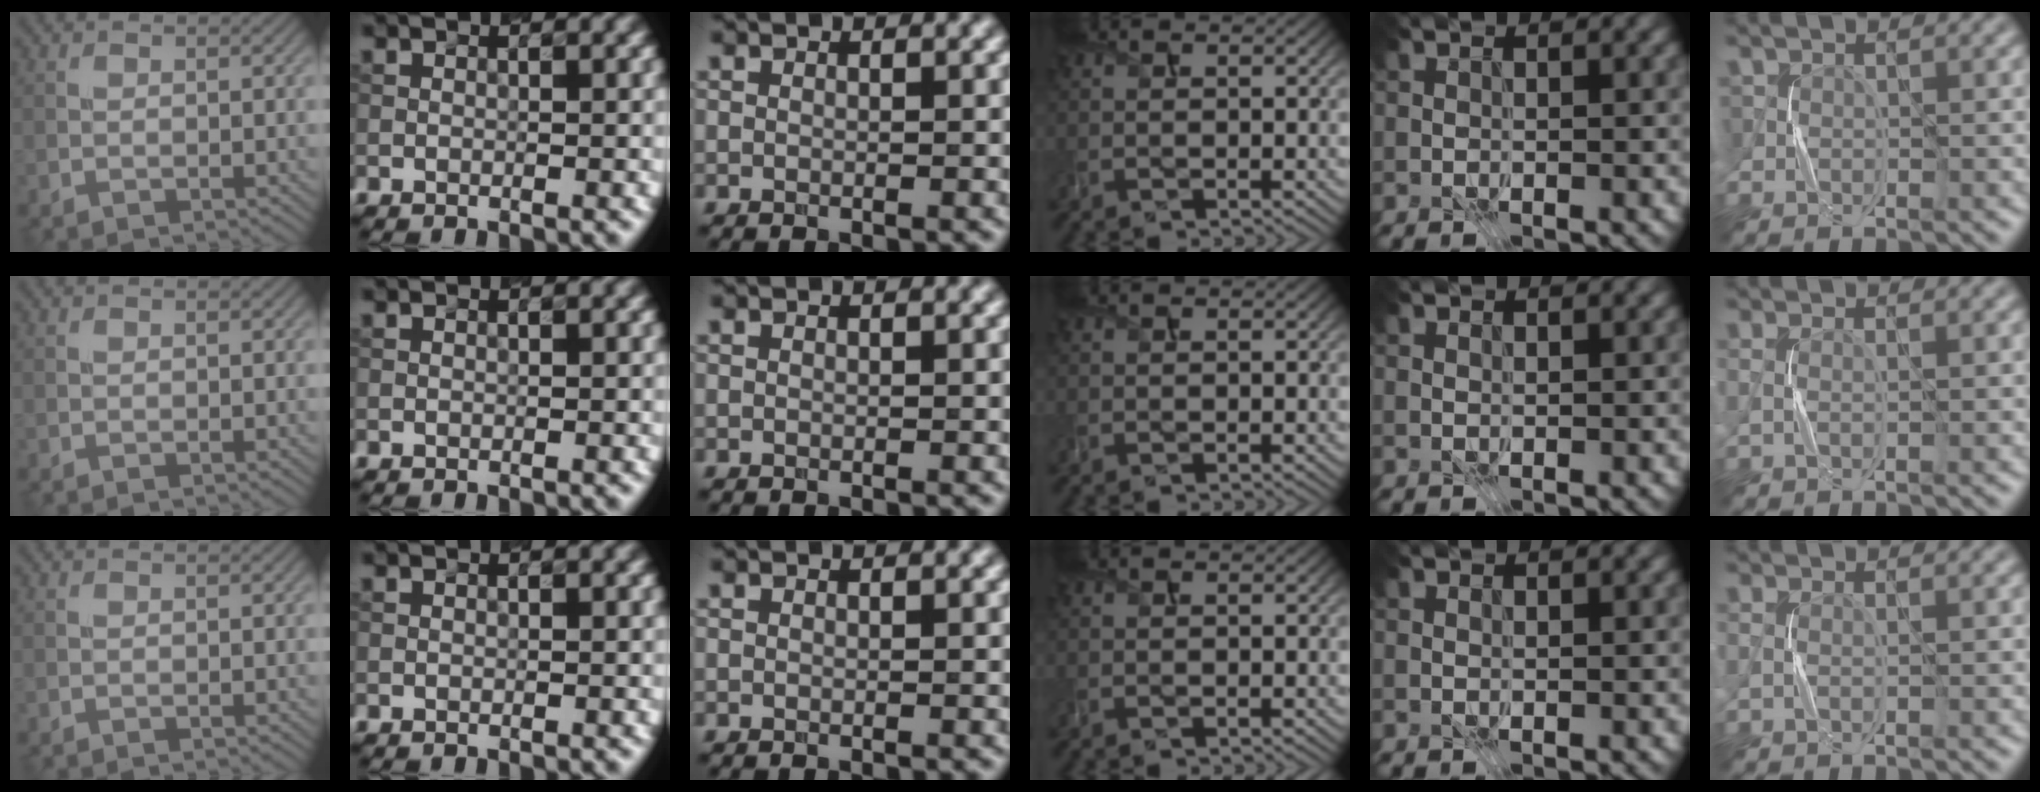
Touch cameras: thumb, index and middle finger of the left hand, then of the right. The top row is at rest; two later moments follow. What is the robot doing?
{"motion": "press", "object": "stapler"}